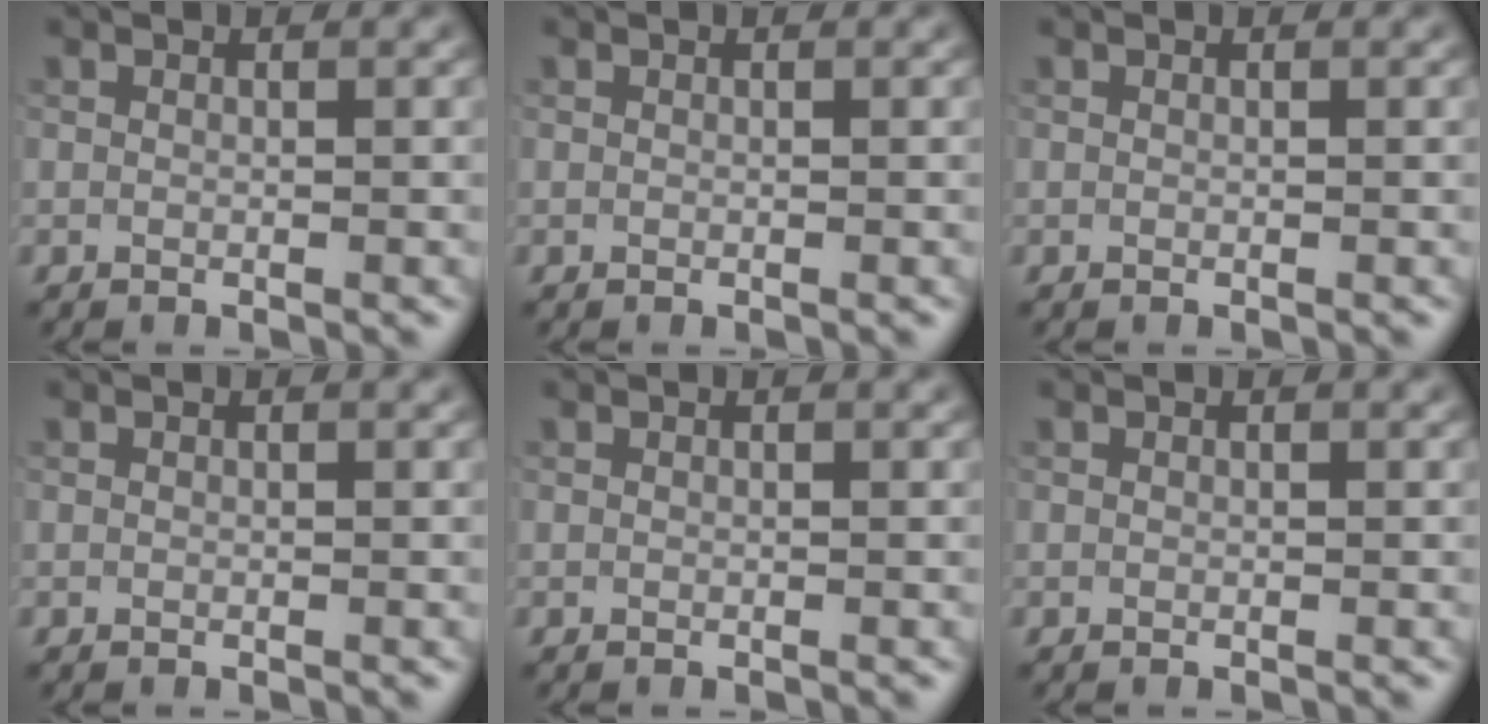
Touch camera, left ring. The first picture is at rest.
{"total": 0.0}
{"total": 0.0}
{"total": 0.0}
{"total": 0.0}
{"total": 0.0}